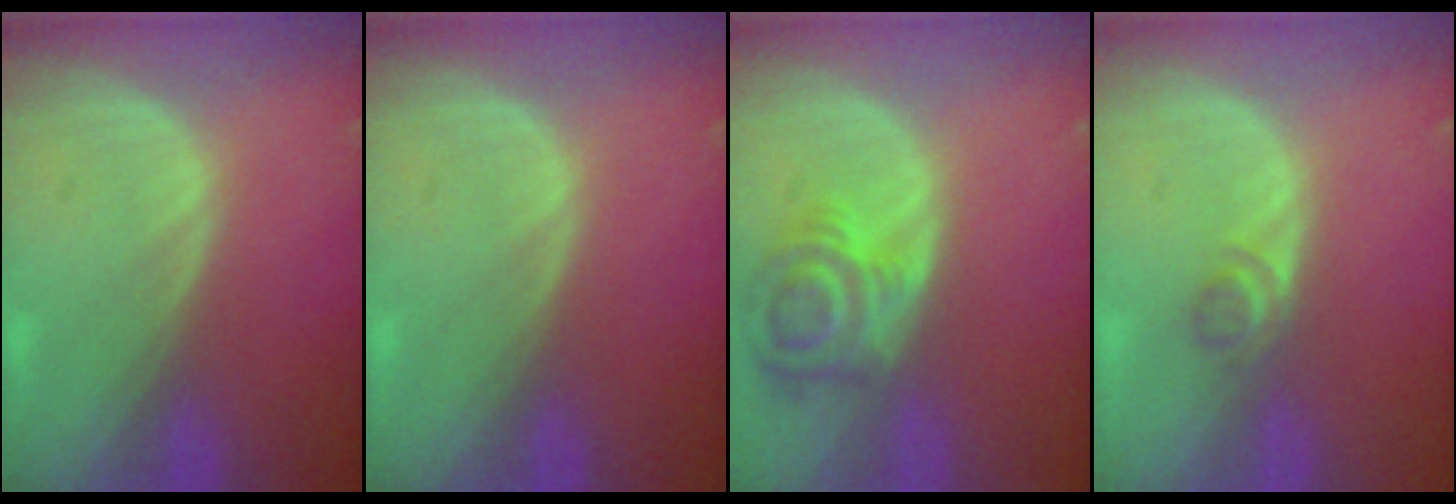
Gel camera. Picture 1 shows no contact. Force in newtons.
{"total": 0.0}
{"total": 6.4, "press": 6.3, "slide": 0.8}
{"total": 1.9, "press": 1.7, "slide": 0.8}